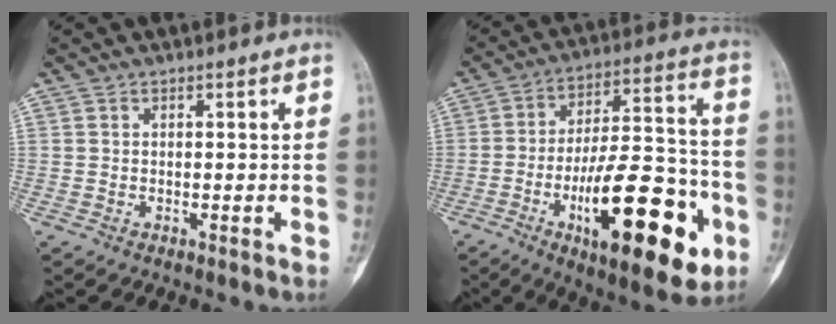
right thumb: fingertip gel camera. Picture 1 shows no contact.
{"total": 26.2, "force": [-9.8, 9.4, 22.4], "torque": [-0.318, 0.041, -0.142]}